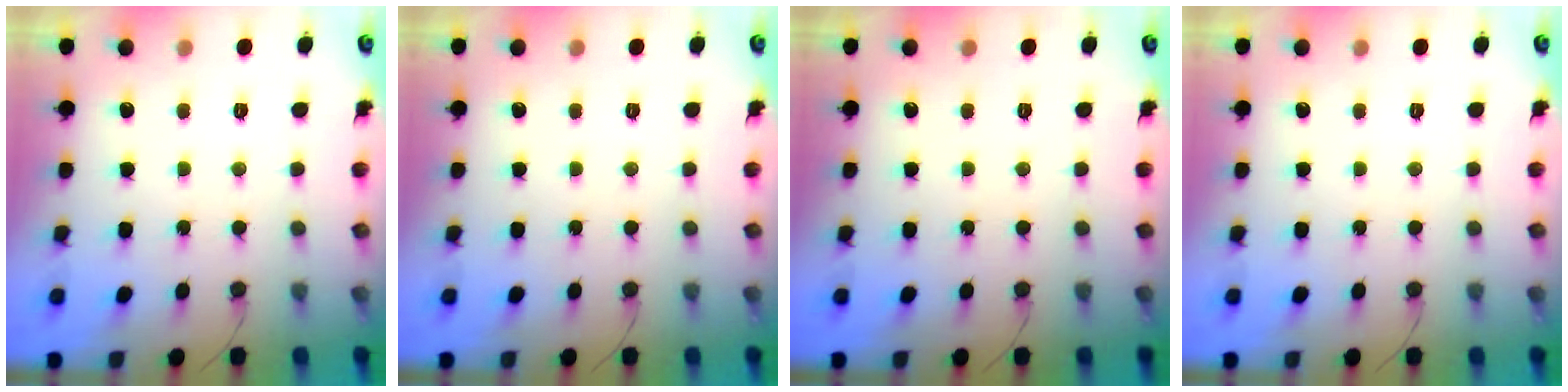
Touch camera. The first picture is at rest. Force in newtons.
{"total": 0.0}
{"total": 0.0}
{"total": 0.0}